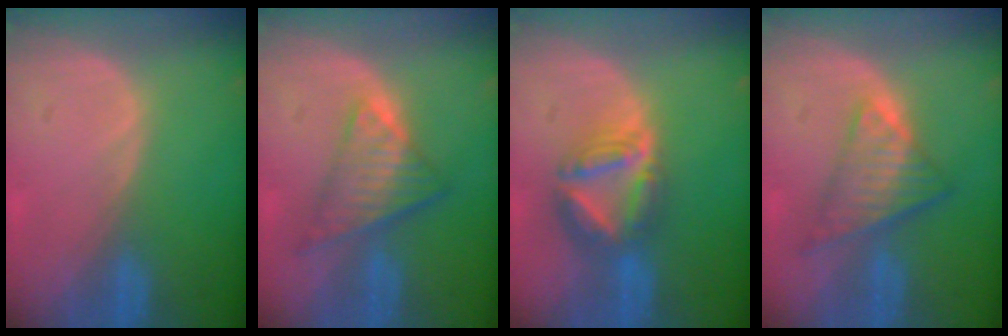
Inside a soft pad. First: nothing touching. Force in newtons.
{"total": 7.6, "press": 6.4, "slide": 4.1}
{"total": 7.8, "press": 6.8, "slide": 3.8}
{"total": 7.6, "press": 6.4, "slide": 4.1}